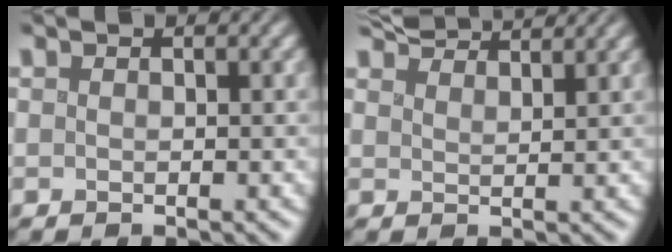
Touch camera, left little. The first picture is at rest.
{"total": 4.0, "force": [3.9, 0.4, 1.0], "torque": [-0.018, 0.010, 0.065]}